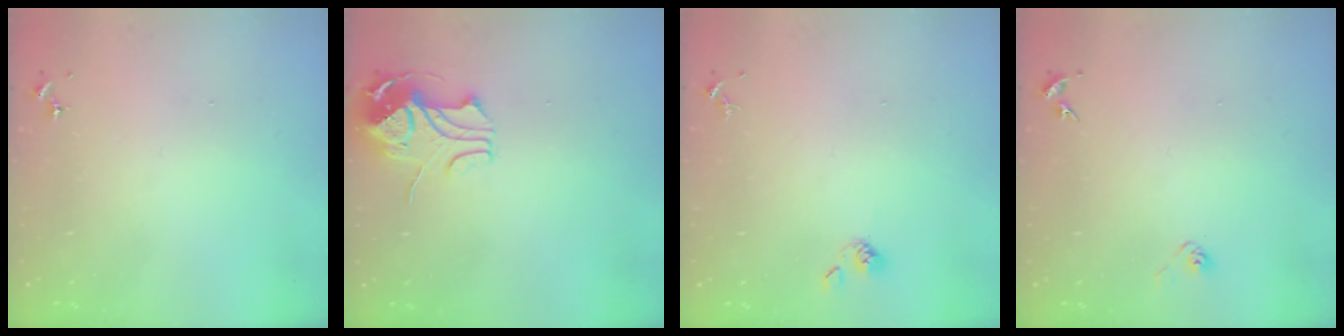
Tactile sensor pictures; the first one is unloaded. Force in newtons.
{"total": 10.3, "press": 10.2, "slide": 0.9}
{"total": 4.4, "press": 4.1, "slide": 1.6}
{"total": 2.8, "press": 2.6, "slide": 1.1}